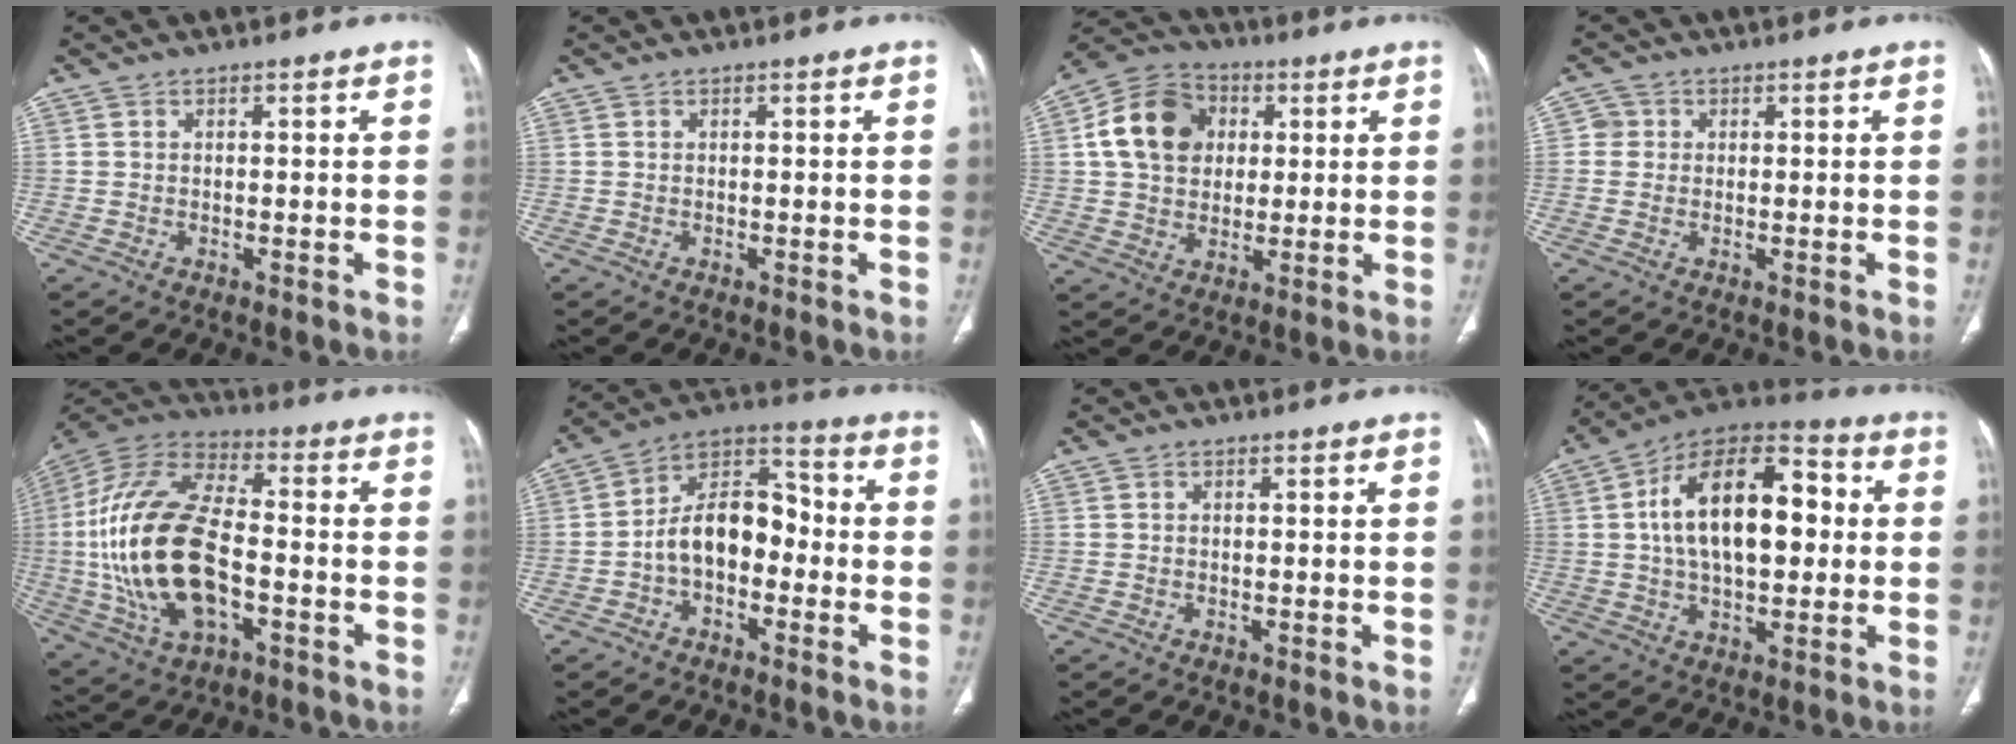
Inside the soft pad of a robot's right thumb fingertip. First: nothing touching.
{"total": 0.0}
{"total": 13.2, "force": [2.7, 10.5, 7.6], "torque": [-0.116, 0.008, 0.038]}
{"total": 1.9, "force": [0.3, 1.9, 0.3], "torque": [0.004, 0.004, 0.001]}
{"total": 24.5, "force": [-3.2, 12.8, 20.6], "torque": [-0.431, 0.015, -0.054]}
{"total": 12.3, "force": [-2.4, 7.9, 9.0], "torque": [-0.128, 0.049, -0.055]}
{"total": 0.0}
{"total": 20.8, "force": [2.4, 11.3, 17.3], "torque": [-0.266, 0.029, 0.033]}